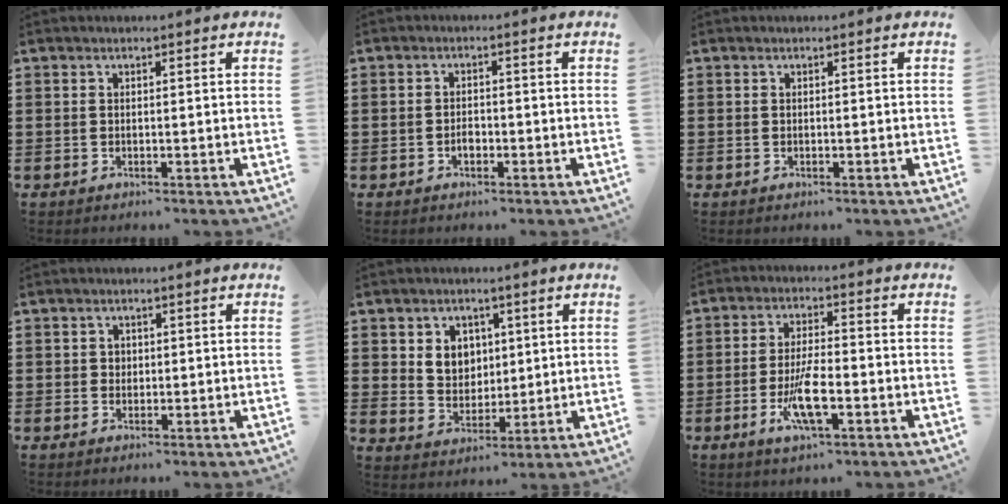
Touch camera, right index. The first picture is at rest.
{"total": 1.6, "force": [-0.7, 0.9, 1.1], "torque": [-0.021, 0.000, -0.013]}
{"total": 0.0}
{"total": 0.8, "force": [0.3, 0.7, 0.2], "torque": [-0.006, 0.006, 0.006]}
{"total": 4.7, "force": [1.8, 4.1, 1.5], "torque": [-0.041, 0.011, 0.031]}
{"total": 7.5, "force": [-2.7, 2.0, 6.6], "torque": [-0.139, -0.015, -0.050]}